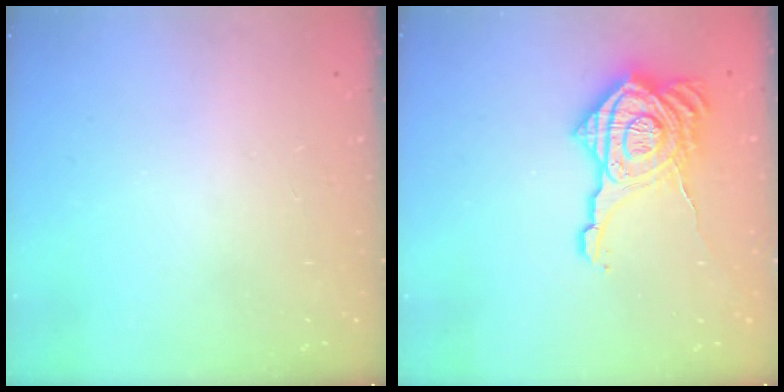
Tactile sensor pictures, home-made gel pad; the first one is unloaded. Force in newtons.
{"total": 21.5, "press": 21.4, "slide": 1.7}